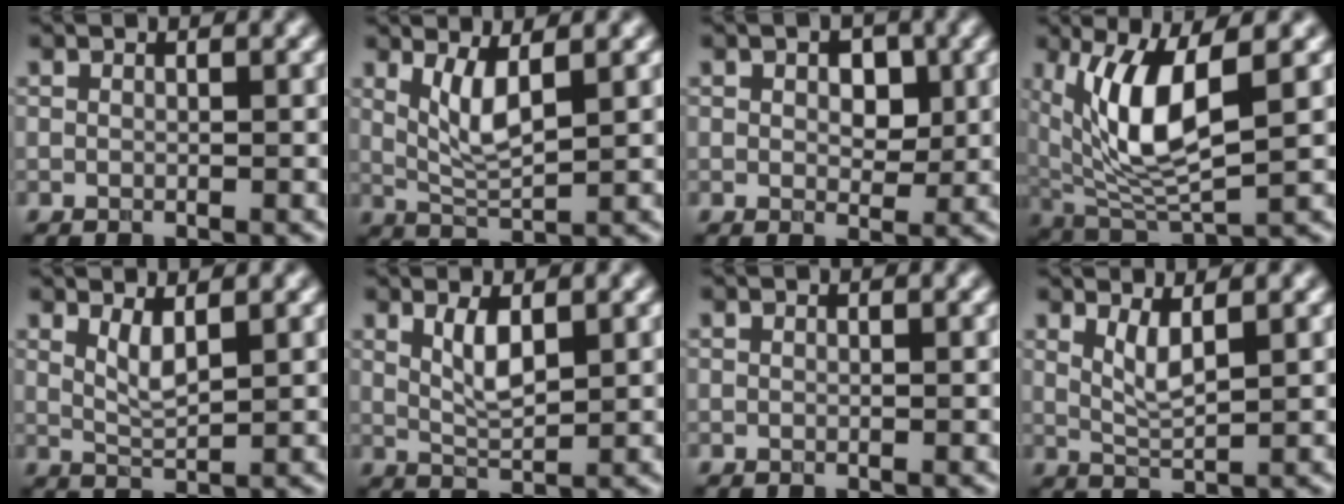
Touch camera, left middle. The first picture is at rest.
{"total": 3.0, "force": [1.0, 0.5, 2.7], "torque": [-0.070, -0.007, 0.036]}
{"total": 2.1, "force": [0.5, 1.3, 1.6], "torque": [-0.026, 0.001, 0.018]}
{"total": 7.5, "force": [2.0, 2.4, 6.9], "torque": [-0.159, -0.012, 0.054]}
{"total": 1.8, "force": [1.0, 0.3, 1.5], "torque": [-0.035, -0.007, 0.032]}
{"total": 2.2, "force": [1.0, 0.5, 2.0], "torque": [-0.047, -0.004, 0.032]}
{"total": 0.0}
{"total": 2.1, "force": [1.1, 0.4, 1.8], "torque": [-0.041, -0.007, 0.034]}